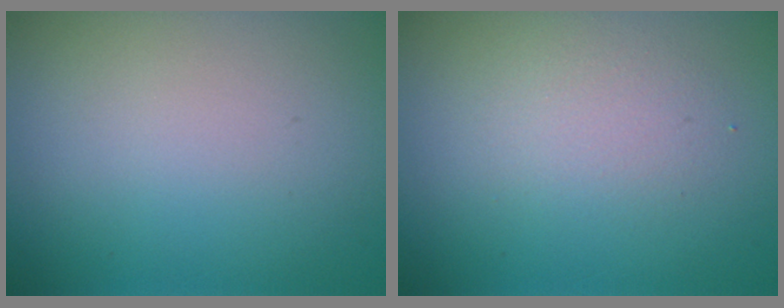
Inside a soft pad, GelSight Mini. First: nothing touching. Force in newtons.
{"total": 2.2, "press": 2.2, "slide": 0.0}